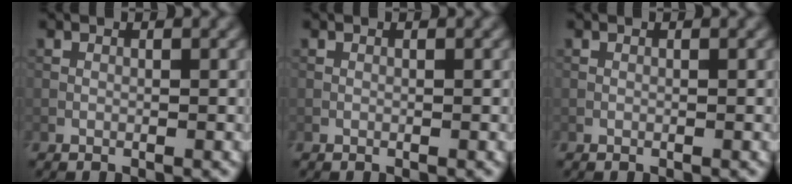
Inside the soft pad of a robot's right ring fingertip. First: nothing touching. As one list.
[{"total": 0.0}, {"total": 0.0}]